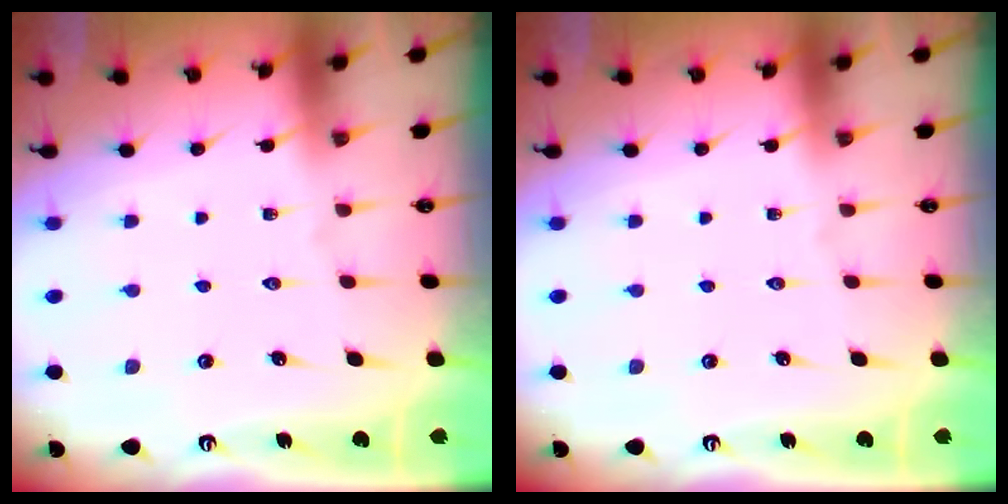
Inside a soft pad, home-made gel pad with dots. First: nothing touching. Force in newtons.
{"total": 0.0}